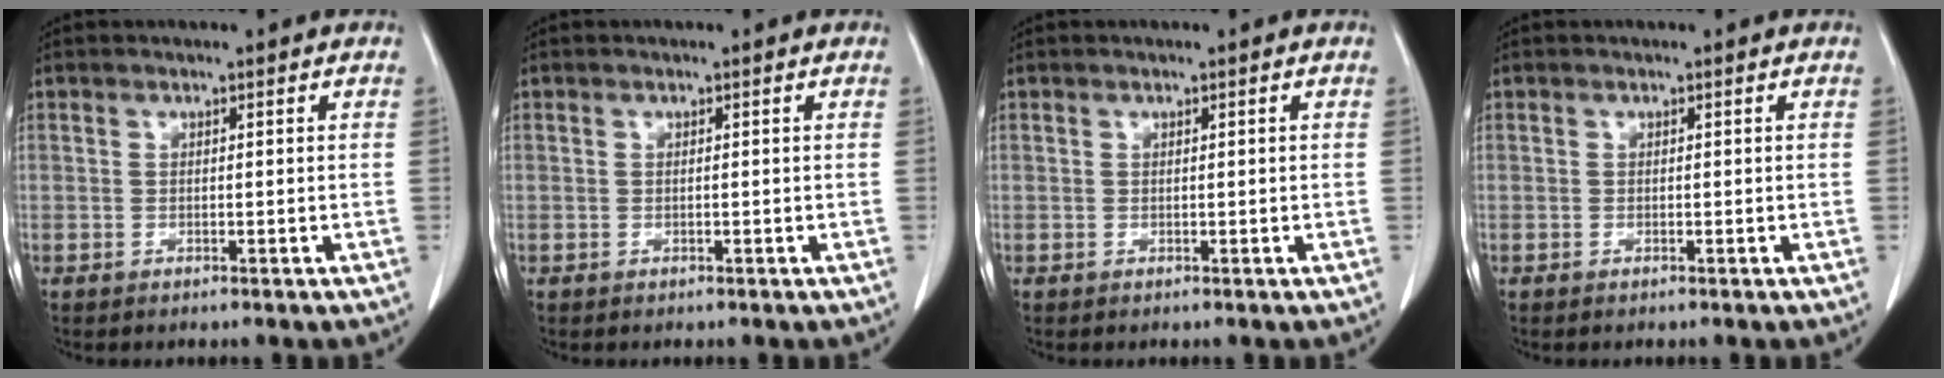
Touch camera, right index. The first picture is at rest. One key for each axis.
{"total": 0.0}
{"total": 0.0}
{"total": 0.0}